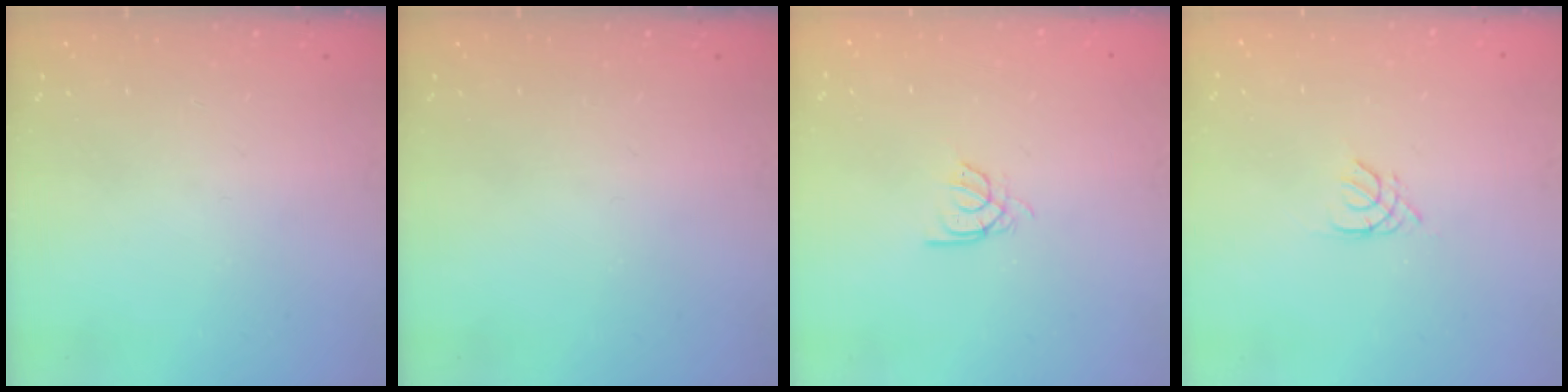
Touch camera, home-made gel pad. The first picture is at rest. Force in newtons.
{"total": 0.0}
{"total": 2.4, "press": 2.4, "slide": 0.4}
{"total": 1.3, "press": 1.3, "slide": 0.3}